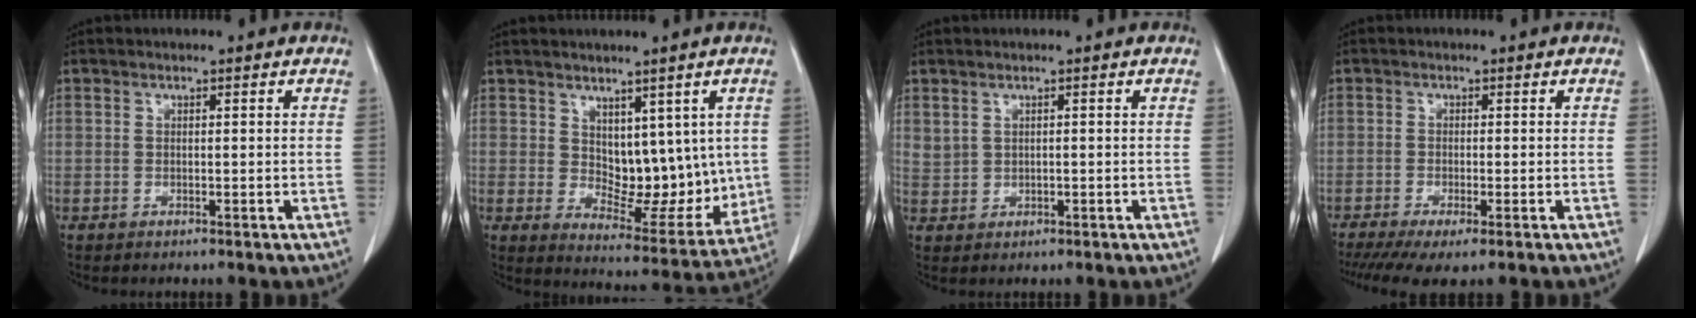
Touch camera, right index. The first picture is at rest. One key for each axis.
{"total": 10.2, "fx": 2.5, "fy": 6.0, "fz": 7.9, "tx": -0.091, "ty": -0.006, "tz": 0.057}
{"total": 1.5, "fx": 1.0, "fy": 0.9, "fz": 0.6, "tx": -0.013, "ty": 0.000, "tz": 0.027}
{"total": 6.5, "fx": -4.6, "fy": 0.9, "fz": 4.6, "tx": -0.069, "ty": -0.017, "tz": -0.074}